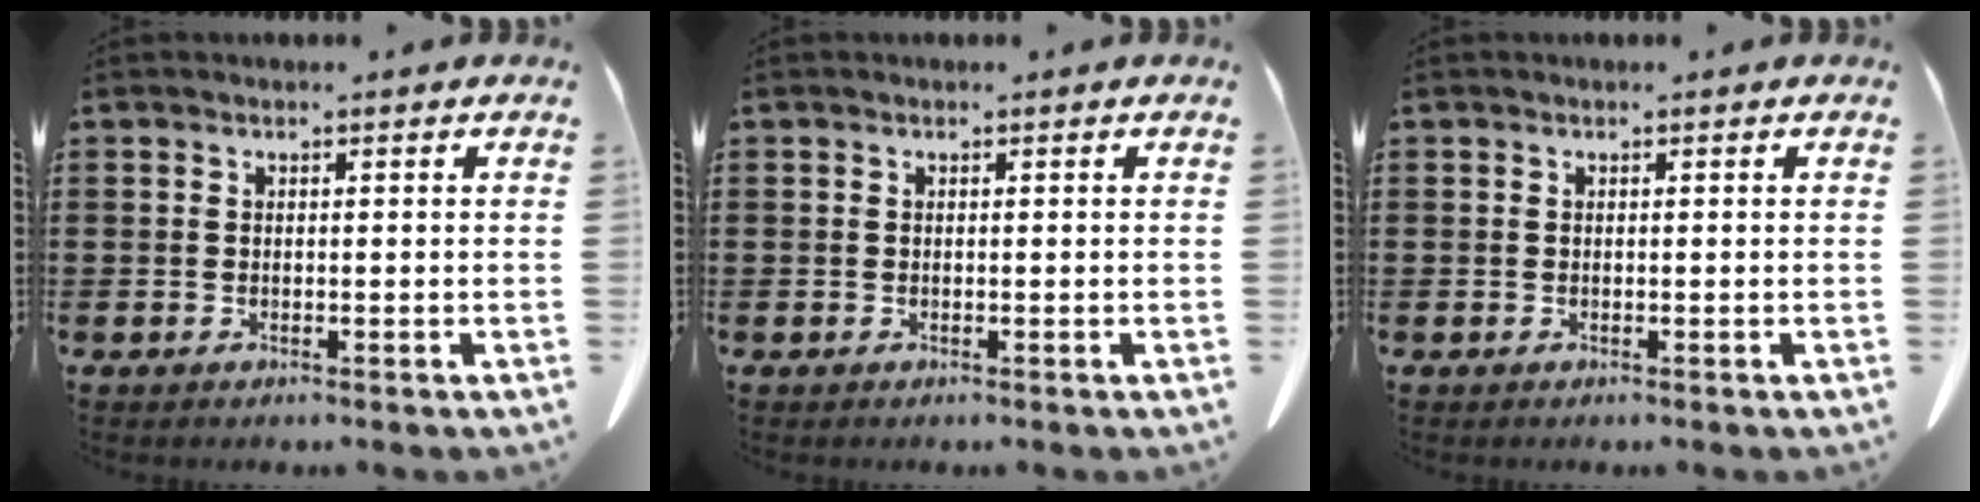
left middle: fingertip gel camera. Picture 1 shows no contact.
{"total": 0.0}
{"total": 0.0}